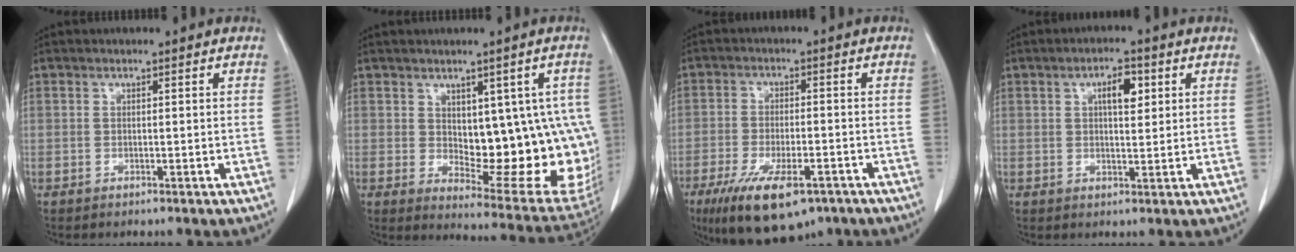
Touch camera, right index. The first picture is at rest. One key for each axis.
{"total": 16.5, "fx": 0.3, "fy": 7.5, "fz": 14.7, "tx": -0.143, "ty": 0.001, "tz": 0.030}
{"total": 13.2, "fx": -8.4, "fy": 4.7, "fz": 9.1, "tx": -0.167, "ty": -0.019, "tz": -0.131}
{"total": 4.2, "fx": 1.5, "fy": 1.1, "fz": 3.7, "tx": -0.063, "ty": 0.003, "tz": 0.024}